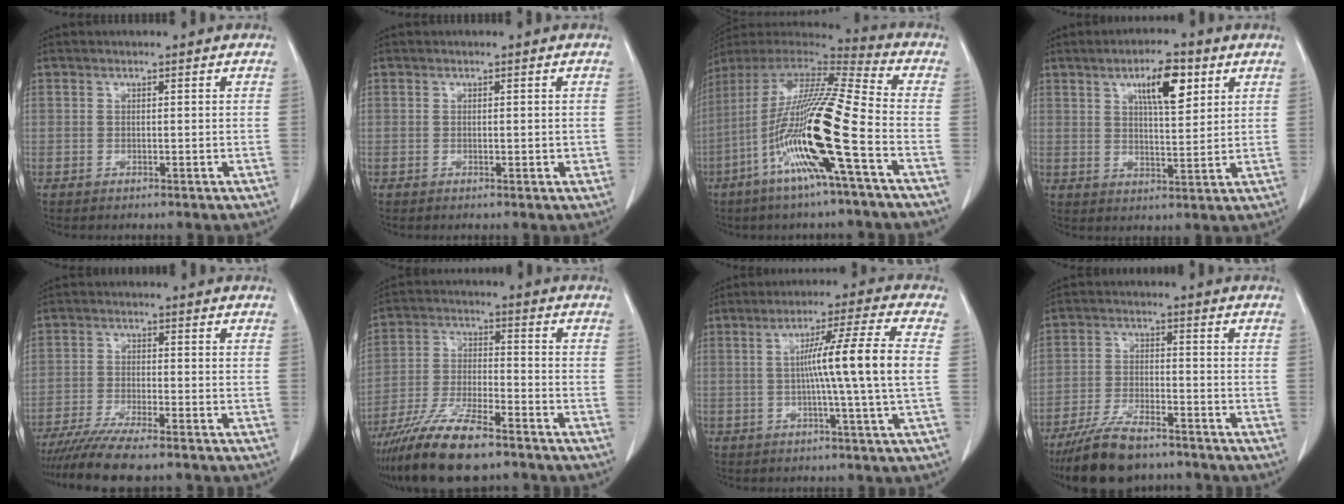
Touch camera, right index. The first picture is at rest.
{"total": 1.1, "force": [-0.2, 0.5, 0.9], "torque": [-0.013, 0.000, -0.001]}
{"total": 19.7, "force": [-6.8, -0.2, 18.5], "torque": [-0.375, -0.023, -0.141]}
{"total": 8.0, "force": [3.8, 2.2, 6.7], "torque": [-0.113, 0.006, 0.064]}
{"total": 9.4, "force": [-8.0, 0.3, 5.0], "torque": [-0.074, -0.022, -0.130]}
{"total": 13.3, "force": [-10.1, 2.4, 8.2], "torque": [-0.159, -0.023, -0.183]}
{"total": 10.9, "force": [0.1, -2.1, 10.7], "torque": [-0.174, 0.004, 0.002]}
{"total": 11.1, "force": [-9.0, 3.0, 5.7], "torque": [-0.106, -0.017, -0.155]}